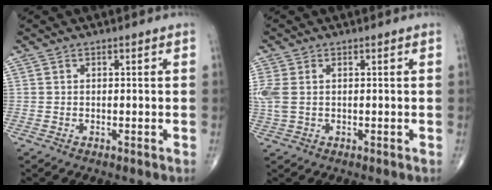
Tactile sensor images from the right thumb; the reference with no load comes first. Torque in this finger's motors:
{"motor_torque": [0.14, 0.07, 0.52, 0.21, 0.18]}